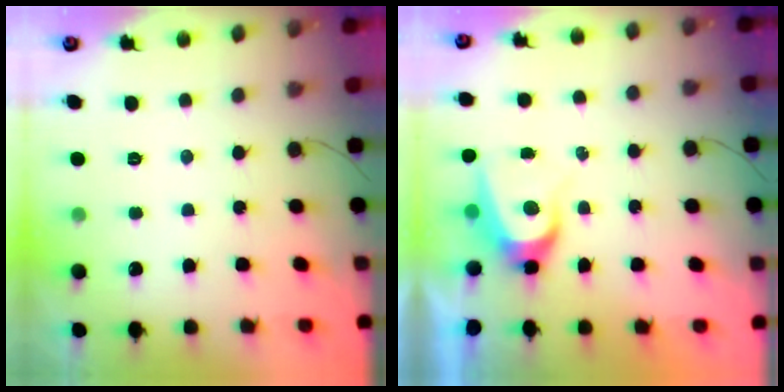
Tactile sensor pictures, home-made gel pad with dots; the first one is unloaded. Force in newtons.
{"total": 6.6, "press": 6.6, "slide": 0.5}